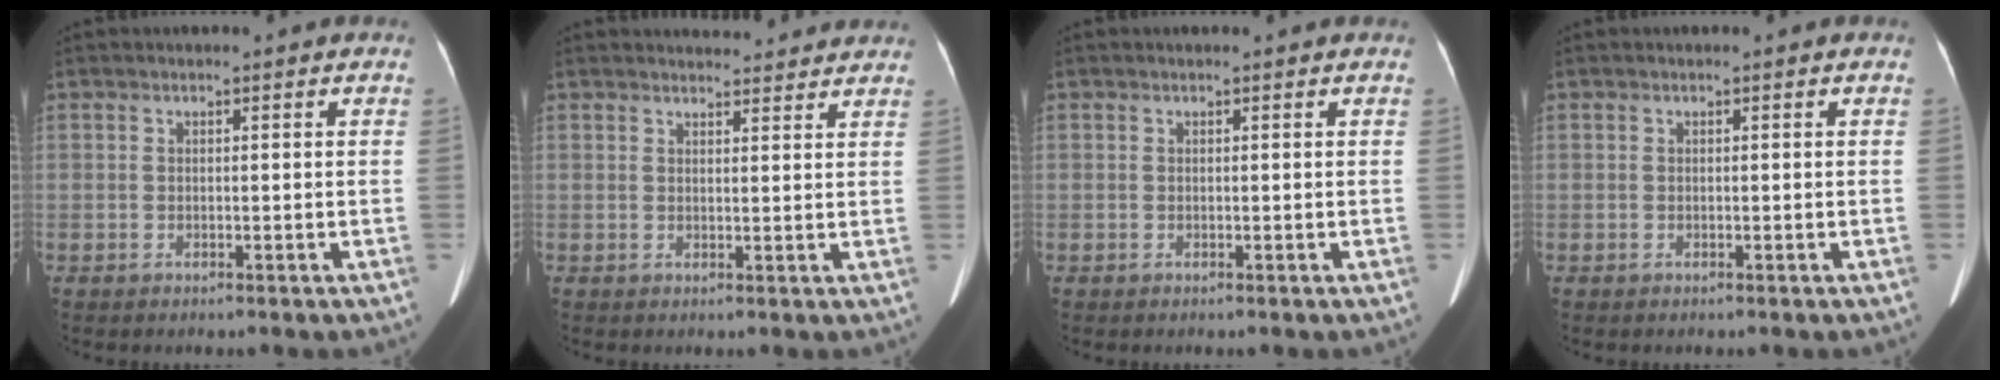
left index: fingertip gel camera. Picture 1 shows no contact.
{"total": 8.7, "force": [8.3, 1.6, 1.8], "torque": [-0.012, 0.014, 0.085]}
{"total": 0.8, "force": [0.8, 0.1, 0.2], "torque": [-0.012, 0.005, 0.006]}
{"total": 0.0}